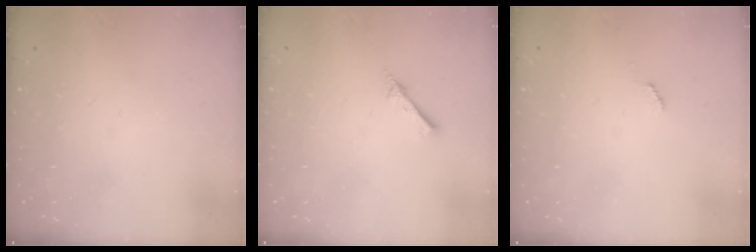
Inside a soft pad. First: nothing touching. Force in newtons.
{"total": 2.0, "press": 2.0, "slide": 0.2}
{"total": 2.5, "press": 2.5, "slide": 0.4}